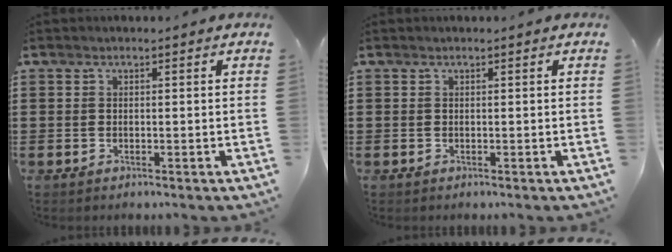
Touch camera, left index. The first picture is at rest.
{"total": 0.0}